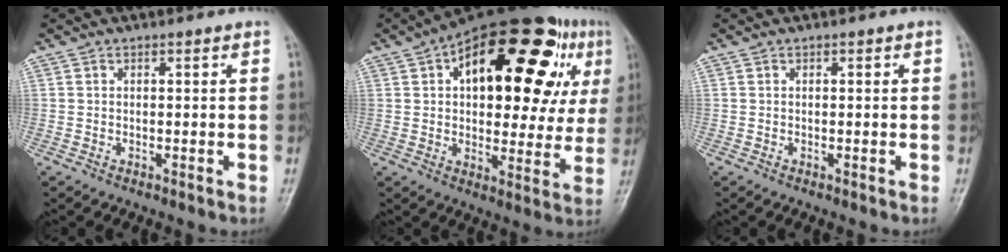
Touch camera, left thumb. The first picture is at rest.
{"total": 30.2, "force": [10.2, 14.4, 24.5], "torque": [-0.313, 0.035, 0.144]}
{"total": 0.0}